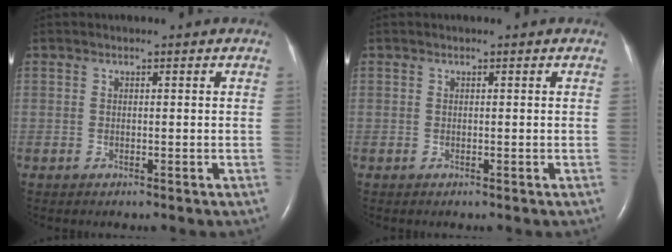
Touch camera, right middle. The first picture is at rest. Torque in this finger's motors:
{"motor_torque": [-0.01, 0.01, 0.00, 0.00]}